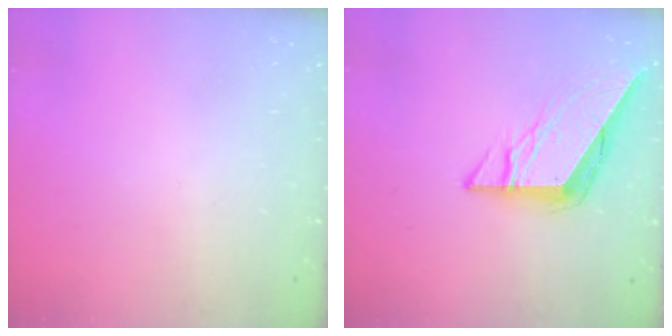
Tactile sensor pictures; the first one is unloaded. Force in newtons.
{"total": 9.4, "press": 9.3, "slide": 0.7}